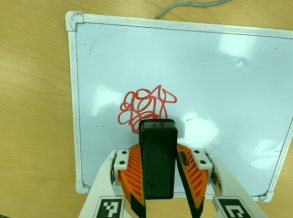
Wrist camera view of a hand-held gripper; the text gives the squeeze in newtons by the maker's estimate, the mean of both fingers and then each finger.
{"total": 5.7, "left": 5.1, "right": 6.3}